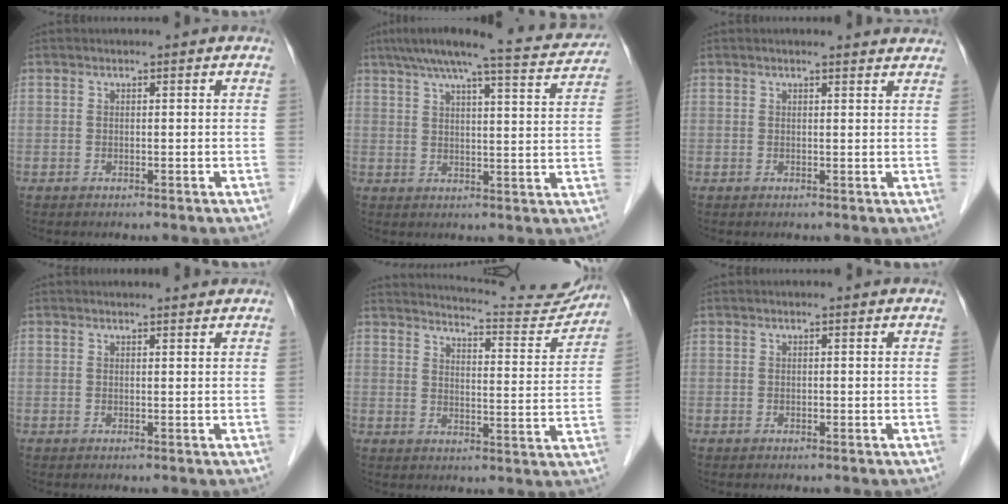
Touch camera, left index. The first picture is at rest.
{"total": 14.9, "force": [13.4, 0.9, 6.4], "torque": [-0.105, 0.005, 0.169]}
{"total": 4.1, "force": [4.0, 0.4, 1.1], "torque": [-0.016, 0.005, 0.033]}
{"total": 2.1, "force": [2.0, 0.0, 0.3], "torque": [-0.008, 0.003, 0.025]}
{"total": 16.1, "force": [15.6, 1.5, 3.5], "torque": [-0.046, -0.044, 0.187]}
{"total": 0.0}